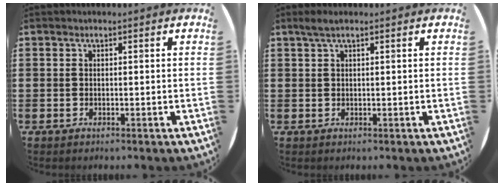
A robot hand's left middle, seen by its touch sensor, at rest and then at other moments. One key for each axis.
{"total": 1.4, "fx": 1.0, "fy": 0.1, "fz": 1.0, "tx": -0.020, "ty": 0.004, "tz": 0.016}